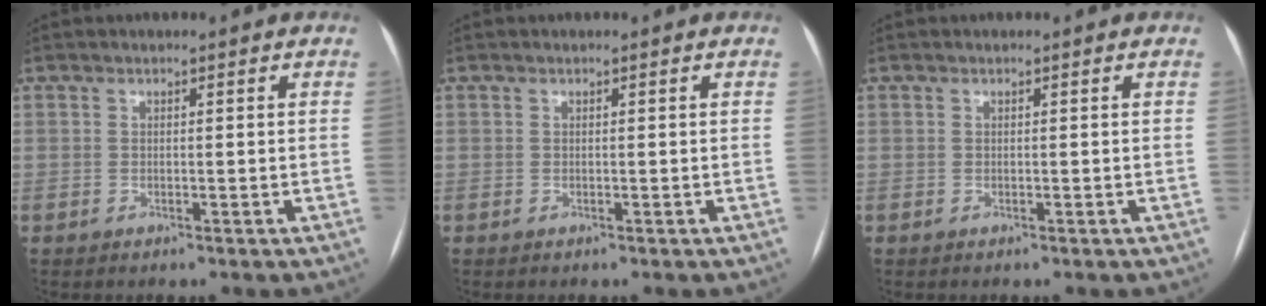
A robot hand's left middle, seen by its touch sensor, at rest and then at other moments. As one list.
[{"total": 0.0}, {"total": 0.0}]